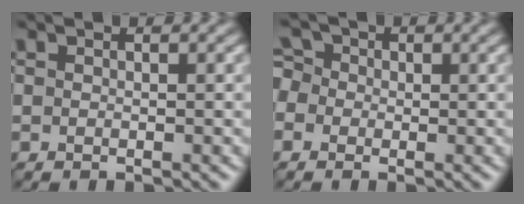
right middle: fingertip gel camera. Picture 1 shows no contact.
{"total": 4.2, "force": [-0.2, 3.8, 1.8], "torque": [-0.042, 0.034, -0.025]}